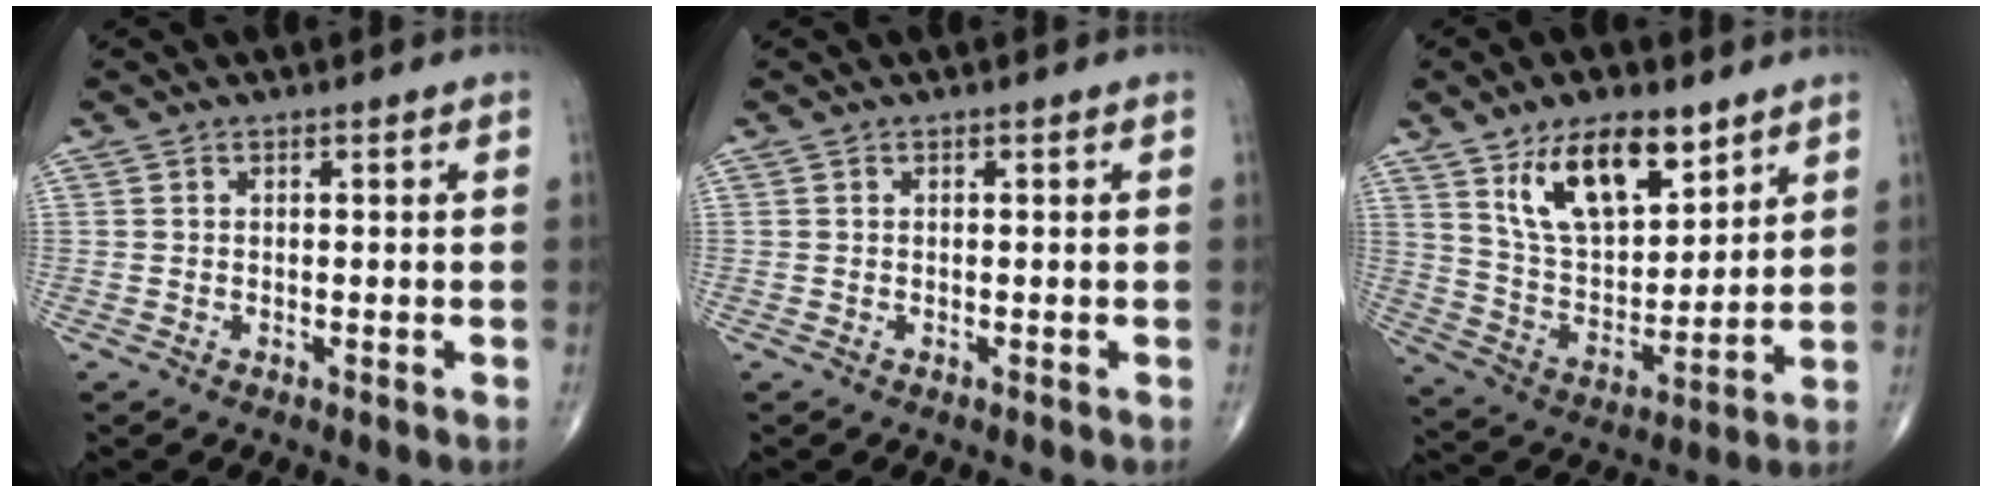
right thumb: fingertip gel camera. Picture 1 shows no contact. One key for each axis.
{"total": 0.0}
{"total": 16.2, "fx": 9.4, "fy": 7.5, "fz": 10.8, "tx": -0.150, "ty": -0.048, "tz": 0.179}